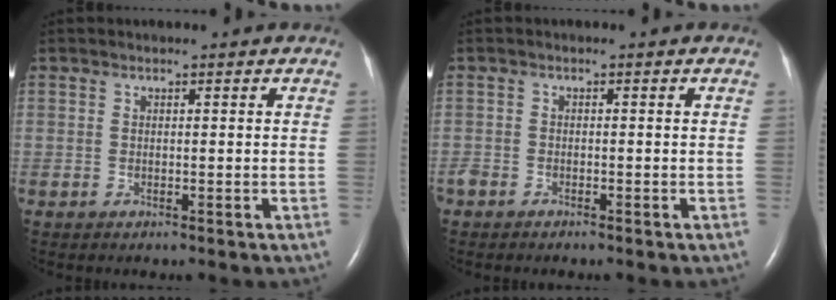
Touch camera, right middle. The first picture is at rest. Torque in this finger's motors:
{"motor_torque": [0.11, -0.14, -0.03, 0.01]}